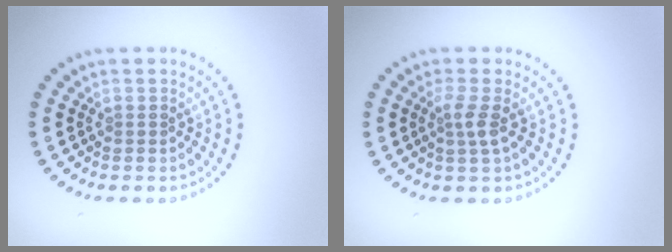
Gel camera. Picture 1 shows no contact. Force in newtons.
{"total": 1.8, "press": 1.3, "slide": 1.3}